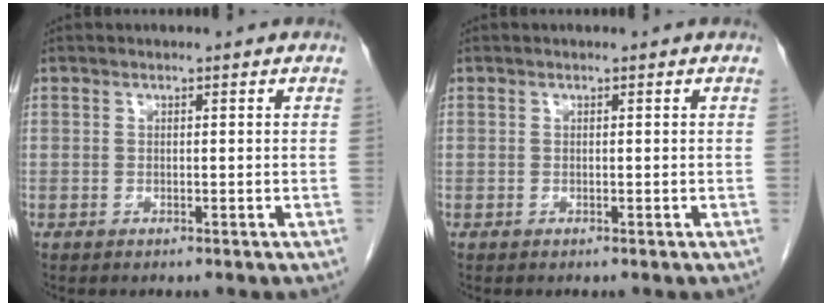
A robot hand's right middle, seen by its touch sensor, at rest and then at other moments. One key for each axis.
{"total": 0.0}